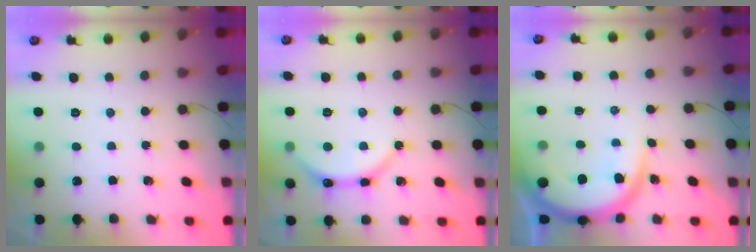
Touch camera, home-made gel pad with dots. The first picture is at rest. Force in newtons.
{"total": 5.2, "press": 5.0, "slide": 1.3}
{"total": 11.9, "press": 11.8, "slide": 1.1}